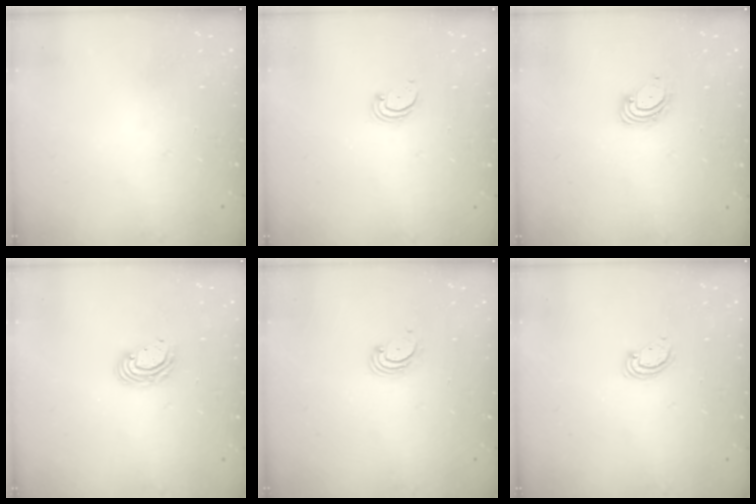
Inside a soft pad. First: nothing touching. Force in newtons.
{"total": 2.2, "press": 2.2, "slide": 0.2}
{"total": 4.0, "press": 4.0, "slide": 0.5}
{"total": 6.3, "press": 6.3, "slide": 0.8}
{"total": 2.7, "press": 2.7, "slide": 0.3}
{"total": 2.6, "press": 2.6, "slide": 0.3}